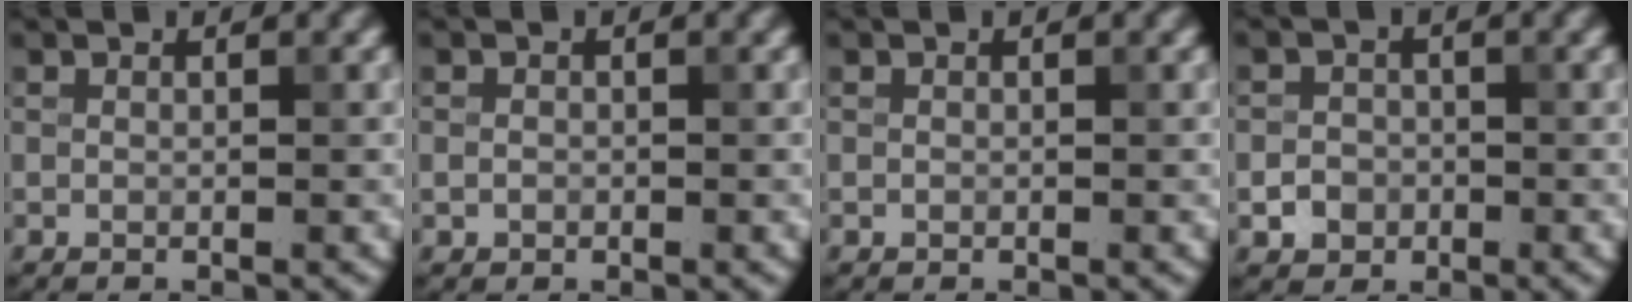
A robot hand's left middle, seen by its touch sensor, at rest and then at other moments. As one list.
[{"total": 0.8, "force": [-0.2, 0.7, 0.2], "torque": [0.000, -0.003, -0.006]}, {"total": 0.0}, {"total": 2.0, "force": [-0.7, 1.8, 0.5], "torque": [0.004, 0.000, -0.017]}]